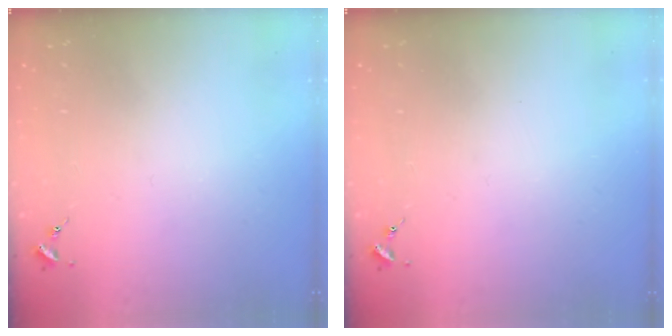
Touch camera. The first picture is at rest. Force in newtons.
{"total": 0.0}